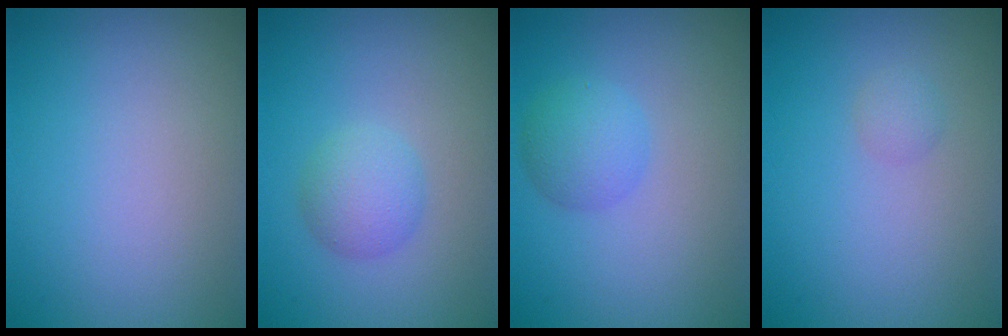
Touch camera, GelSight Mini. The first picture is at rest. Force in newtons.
{"total": 2.7, "press": 2.7, "slide": 0.1}
{"total": 2.8, "press": 2.8, "slide": 0.1}
{"total": 0.8, "press": 0.8, "slide": 0.1}